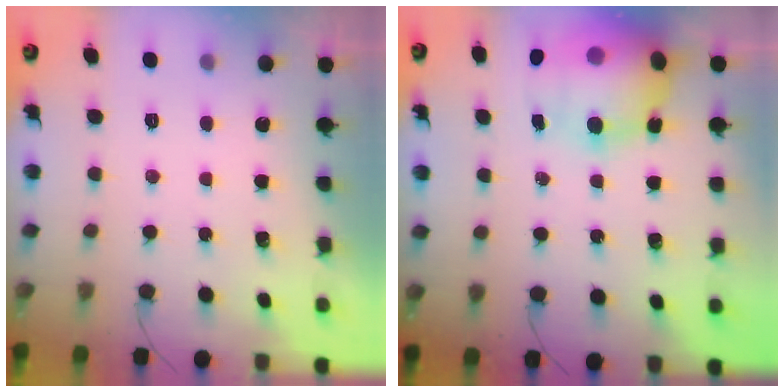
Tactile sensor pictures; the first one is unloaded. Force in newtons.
{"total": 18.4, "press": 18.0, "slide": 4.2}